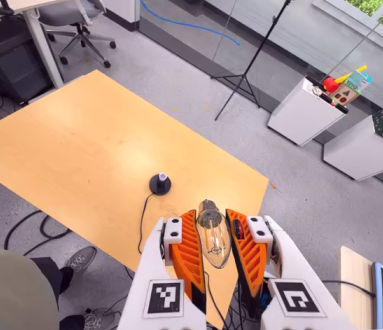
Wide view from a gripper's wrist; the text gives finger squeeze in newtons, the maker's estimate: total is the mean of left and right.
{"total": 19.4, "left": 21.5, "right": 17.3}